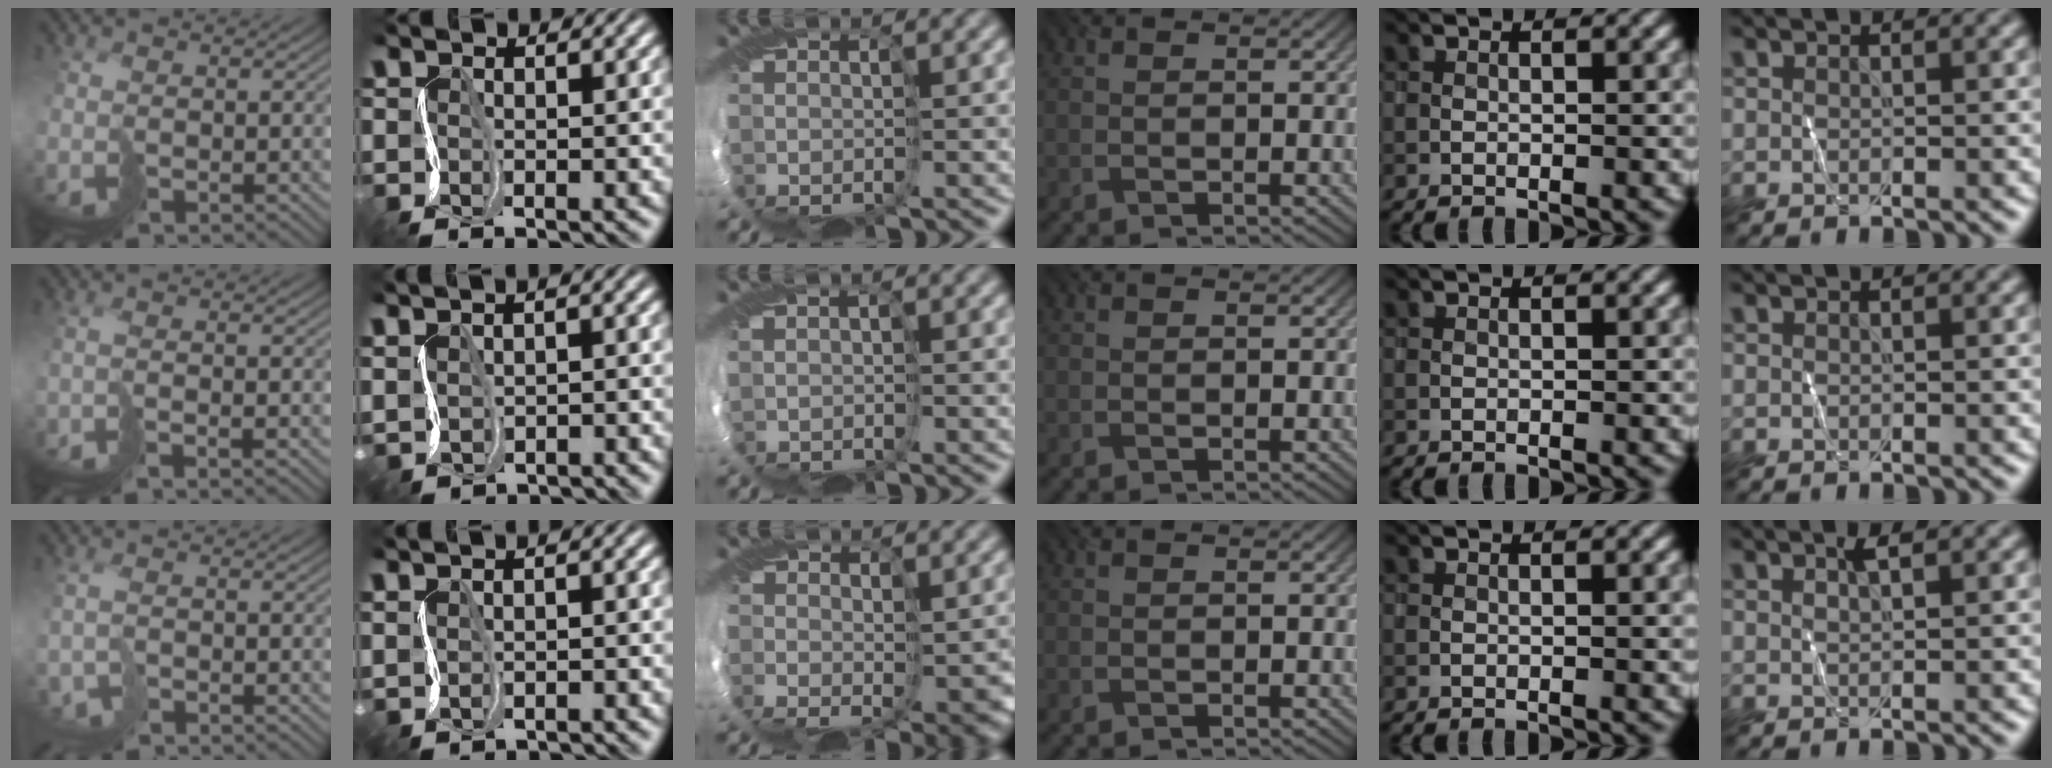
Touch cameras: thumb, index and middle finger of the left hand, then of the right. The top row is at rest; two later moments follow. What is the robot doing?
{"motion": "cut", "object": "paper"}